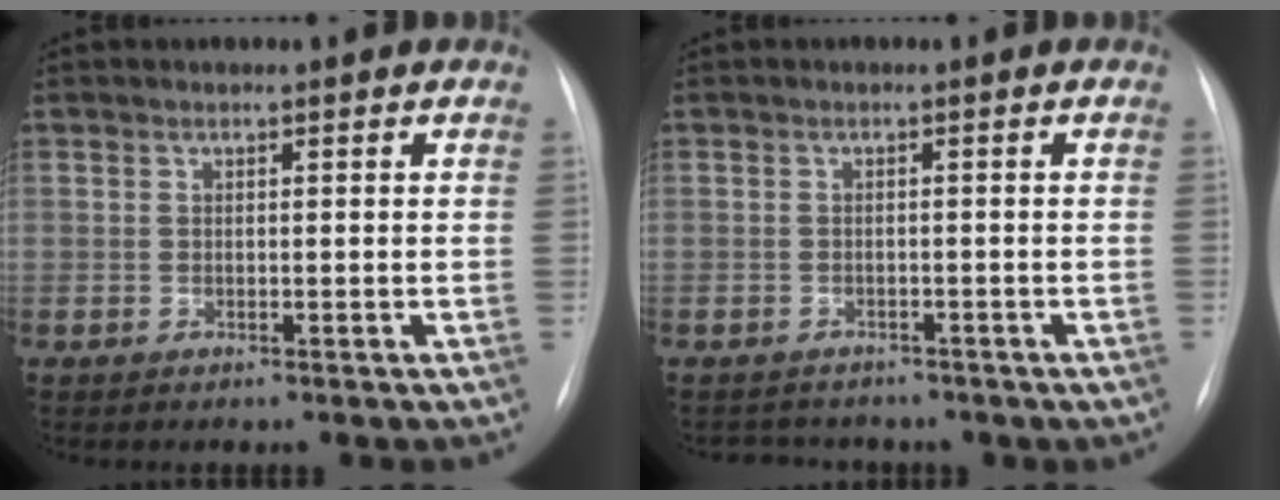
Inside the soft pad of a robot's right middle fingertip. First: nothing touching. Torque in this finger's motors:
{"motor_torque": [0.01, -1.02, 0.19, 0.01]}